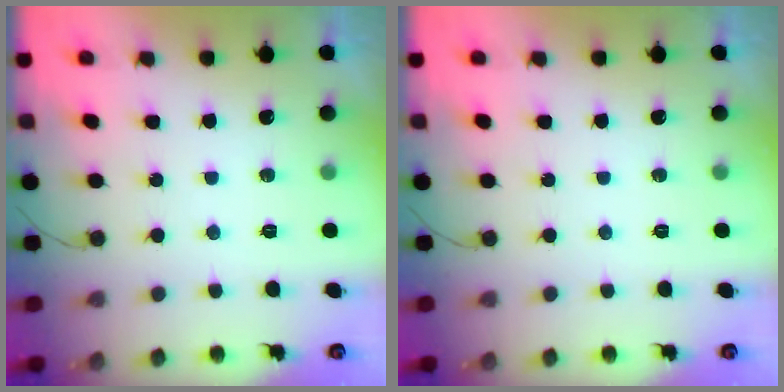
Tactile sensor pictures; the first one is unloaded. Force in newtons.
{"total": 0.0}